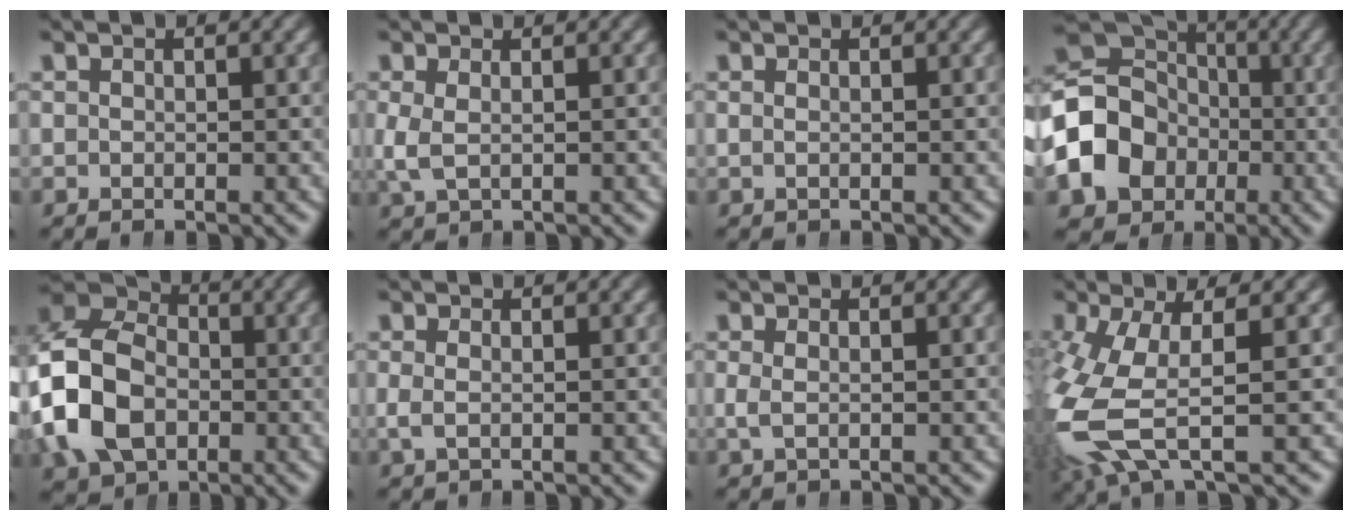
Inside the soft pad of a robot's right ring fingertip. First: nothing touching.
{"total": 1.7, "force": [0.1, 0.9, 1.5], "torque": [-0.046, -0.011, 0.014]}
{"total": 0.7, "force": [0.1, -0.7, 0.2], "torque": [0.002, -0.001, 0.005]}
{"total": 12.1, "force": [-1.5, 10.3, 6.1], "torque": [-0.144, -0.034, -0.020]}
{"total": 13.7, "force": [0.0, 11.6, 7.4], "torque": [-0.164, -0.007, -0.007]}
{"total": 1.0, "force": [0.0, 0.1, 1.0], "torque": [-0.026, -0.005, 0.006]}
{"total": 1.0, "force": [0.1, 0.1, 1.0], "torque": [-0.026, -0.005, 0.008]}
{"total": 7.9, "force": [-0.9, 4.6, 6.3], "torque": [-0.175, -0.024, -0.004]}